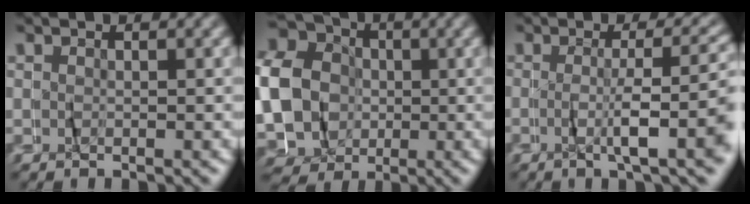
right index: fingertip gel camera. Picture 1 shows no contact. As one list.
[{"total": 19.0, "force": [0.6, 17.1, 8.3], "torque": [-0.197, -0.034, -0.008]}, {"total": 4.8, "force": [-1.8, -0.5, 4.4], "torque": [-0.071, -0.001, -0.027]}]